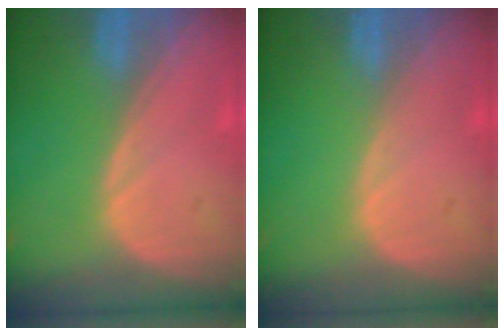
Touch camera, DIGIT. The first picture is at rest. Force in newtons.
{"total": 0.0}